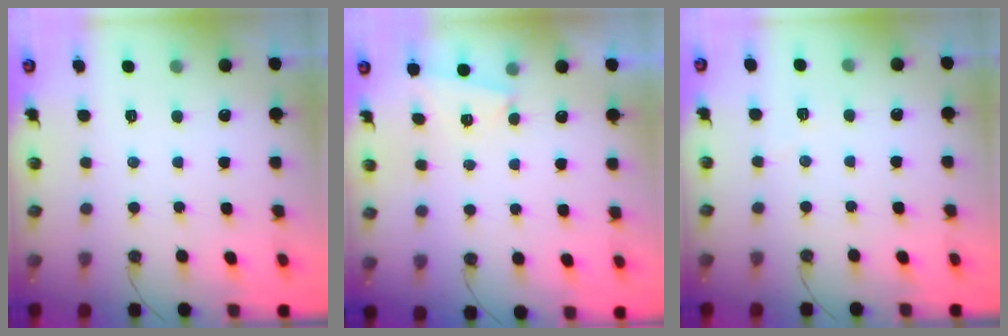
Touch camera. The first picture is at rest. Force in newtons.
{"total": 1.5, "press": 1.4, "slide": 0.5}
{"total": 3.3, "press": 2.7, "slide": 2.0}